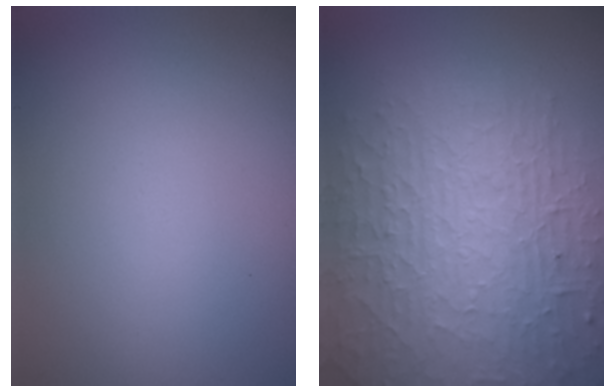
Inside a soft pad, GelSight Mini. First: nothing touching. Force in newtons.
{"total": 10.5, "press": 6.9, "slide": 7.9}